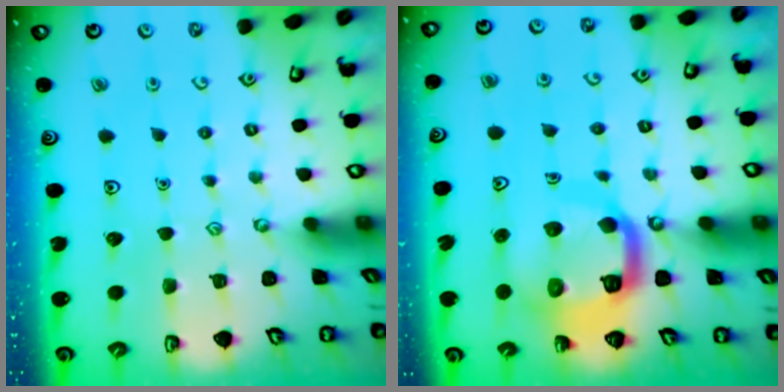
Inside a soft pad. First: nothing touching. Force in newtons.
{"total": 13.8, "press": 13.8, "slide": 1.5}